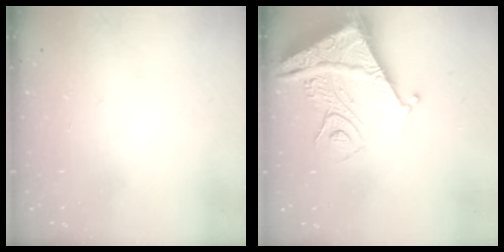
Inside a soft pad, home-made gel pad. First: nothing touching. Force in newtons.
{"total": 11.4, "press": 11.3, "slide": 1.3}